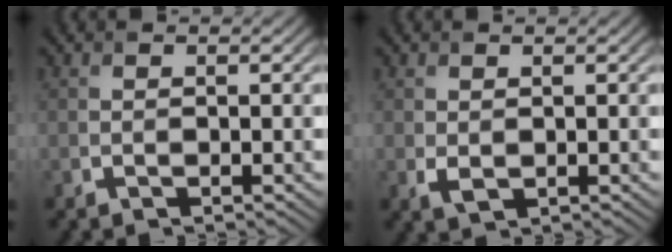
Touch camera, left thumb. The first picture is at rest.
{"total": 1.5, "force": [0.1, 1.0, 1.1], "torque": [-0.027, -0.005, 0.007]}